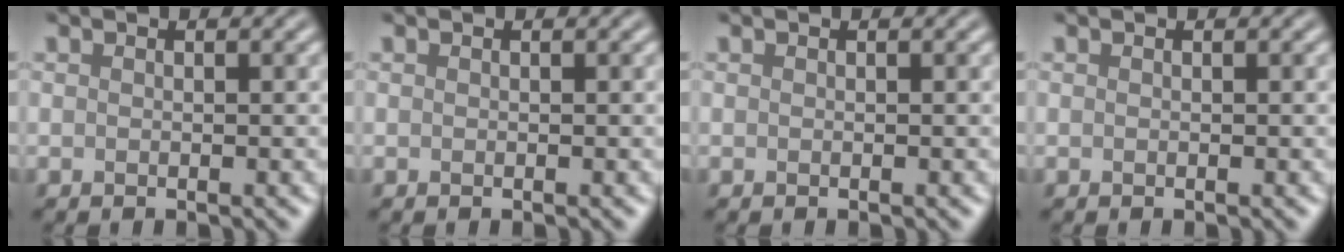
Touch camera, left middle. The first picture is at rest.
{"total": 0.0}
{"total": 0.0}
{"total": 0.0}